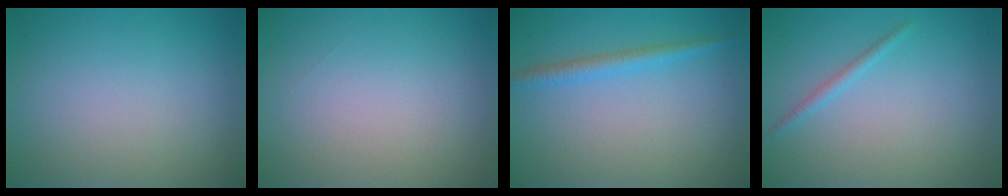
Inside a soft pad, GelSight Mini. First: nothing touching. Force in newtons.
{"total": 0.0}
{"total": 1.9, "press": 1.9, "slide": 0.1}
{"total": 1.0, "press": 1.0, "slide": 0.0}